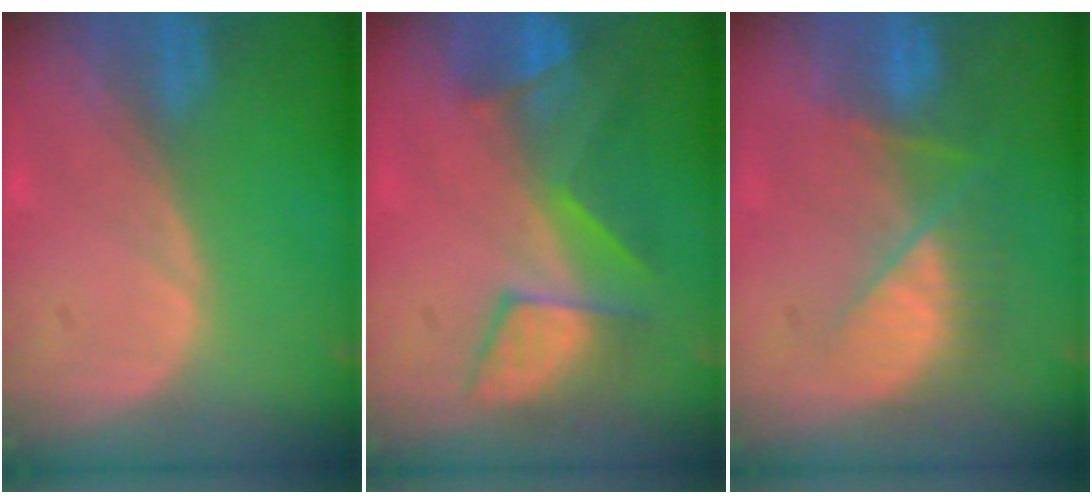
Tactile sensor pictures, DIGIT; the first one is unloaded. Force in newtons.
{"total": 8.0, "press": 7.8, "slide": 1.8}
{"total": 7.7, "press": 7.1, "slide": 3.1}